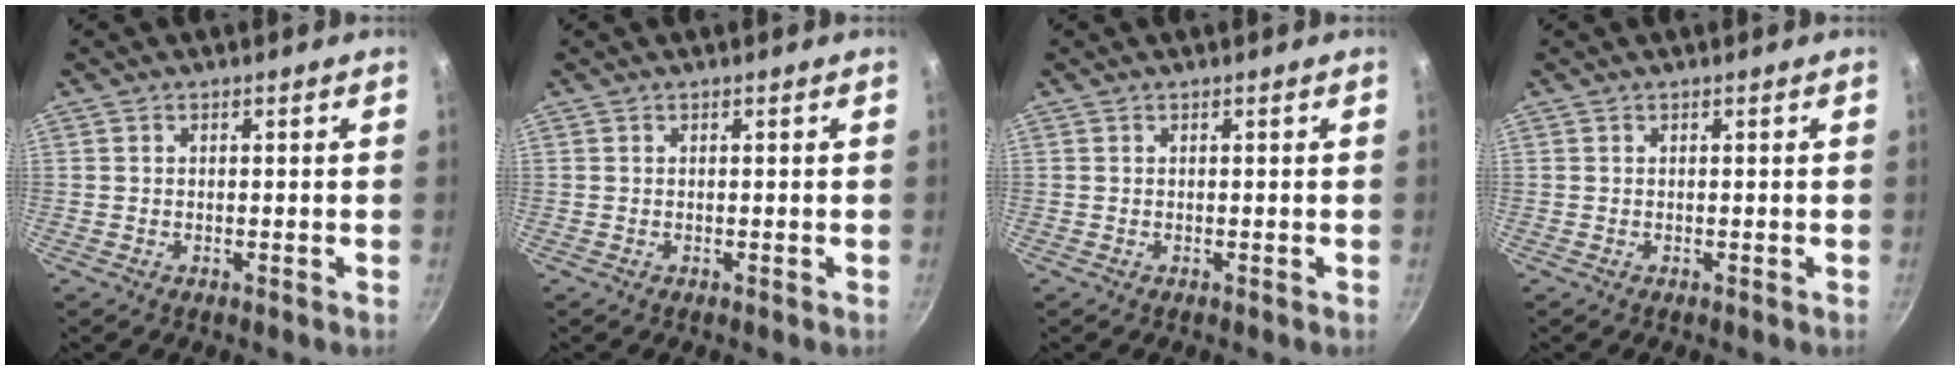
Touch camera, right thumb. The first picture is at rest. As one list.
[{"total": 0.0}, {"total": 0.0}, {"total": 0.0}]